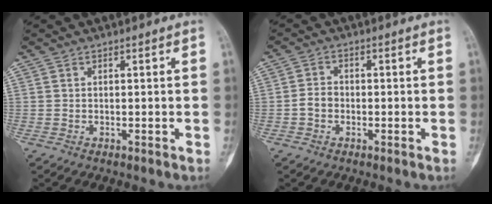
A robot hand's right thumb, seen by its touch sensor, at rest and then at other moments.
{"total": 2.7, "force": [-0.8, 2.2, 1.5], "torque": [-0.021, 0.011, -0.021]}